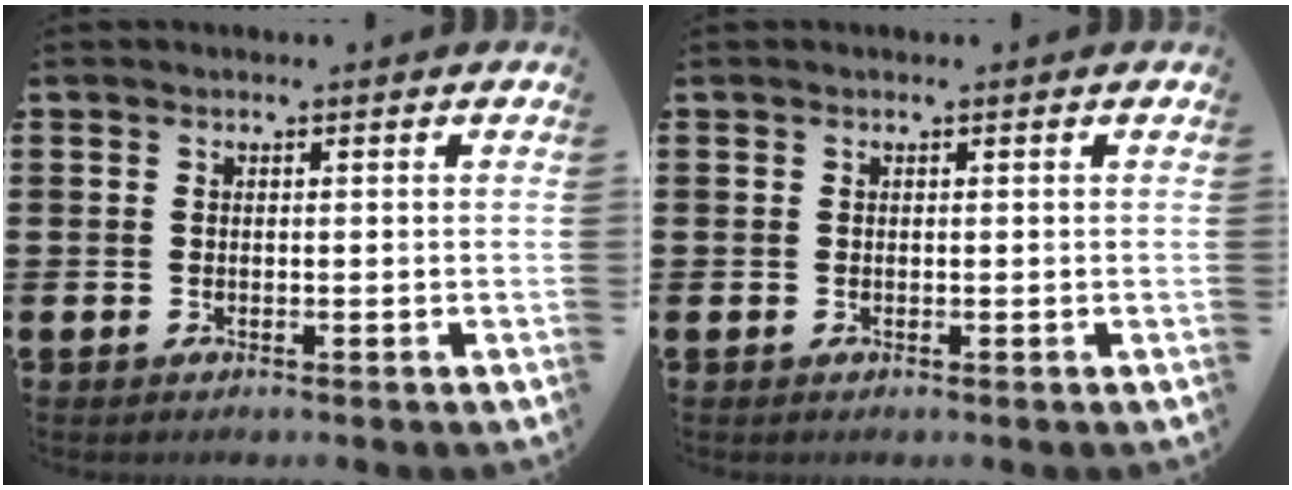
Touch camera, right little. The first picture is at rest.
{"total": 0.0}